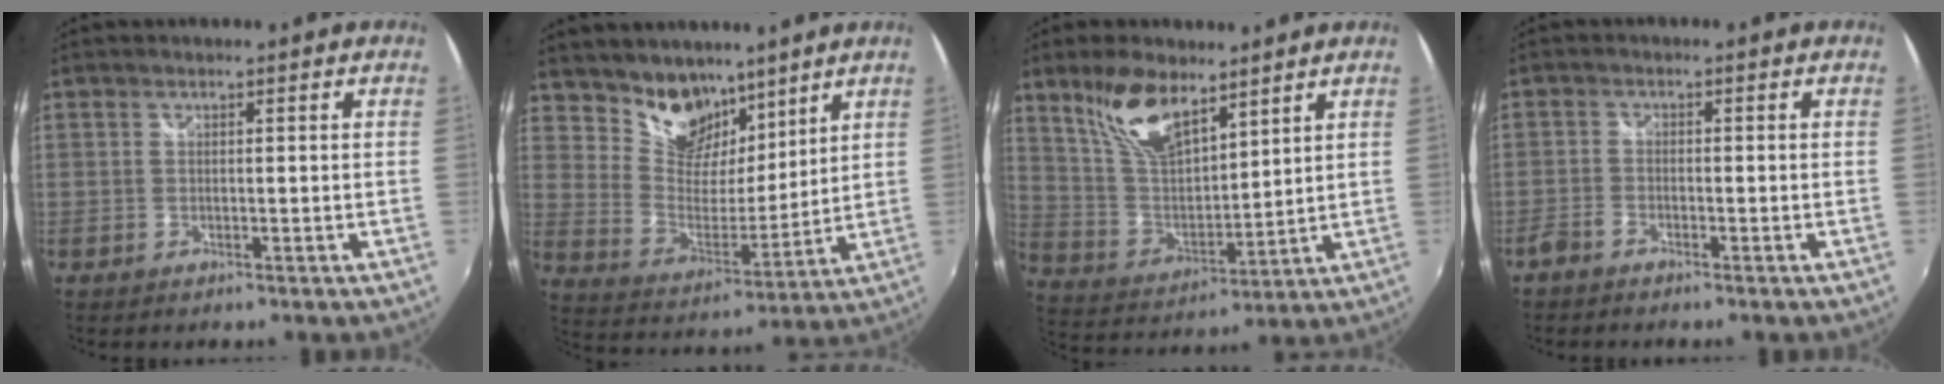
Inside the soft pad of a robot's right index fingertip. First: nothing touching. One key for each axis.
{"total": 12.3, "fx": 9.0, "fy": 7.2, "fz": 4.3, "tx": -0.088, "ty": 0.006, "tz": 0.168}
{"total": 13.3, "fx": 8.8, "fy": 5.7, "fz": 8.3, "tx": -0.159, "ty": 0.010, "tz": 0.179}
{"total": 2.6, "fx": -2.2, "fy": 1.0, "fz": 1.0, "tx": -0.033, "ty": -0.002, "tz": -0.047}